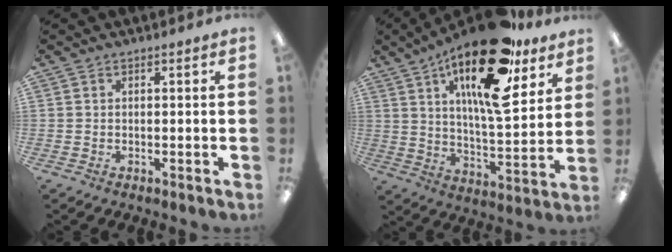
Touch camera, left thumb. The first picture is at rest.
{"total": 23.8, "force": [13.9, 8.3, 17.4], "torque": [-0.269, -0.075, 0.224]}